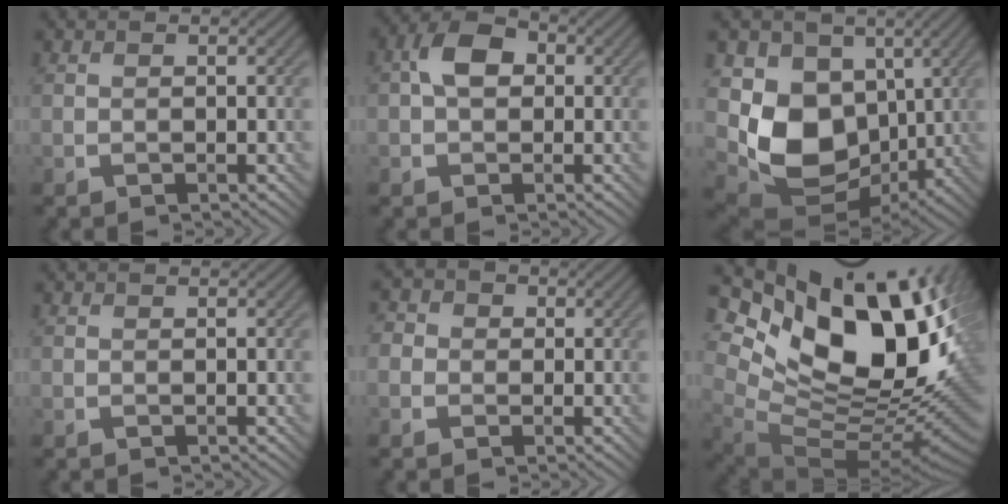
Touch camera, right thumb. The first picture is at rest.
{"total": 5.0, "force": [0.2, 3.7, 3.5], "torque": [-0.061, 0.013, -0.008]}
{"total": 11.5, "force": [0.4, 9.0, 7.1], "torque": [-0.146, -0.031, 0.009]}
{"total": 0.0}
{"total": 4.2, "force": [0.0, 3.9, 1.3], "torque": [-0.035, 0.010, -0.023]}
{"total": 20.2, "force": [8.6, 10.6, 14.9], "torque": [-0.263, 0.004, 0.168]}